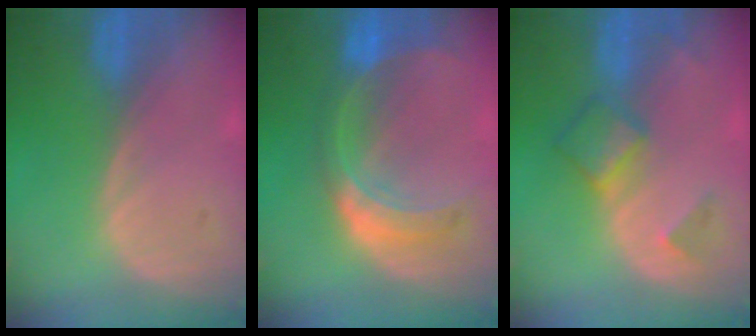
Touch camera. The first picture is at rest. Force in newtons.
{"total": 7.9, "press": 7.0, "slide": 3.7}
{"total": 4.7, "press": 4.7, "slide": 0.1}